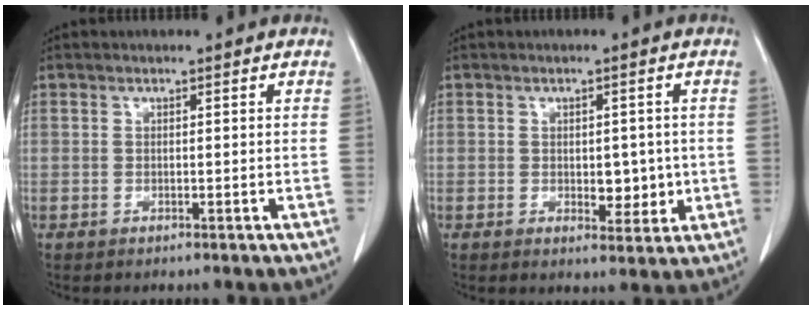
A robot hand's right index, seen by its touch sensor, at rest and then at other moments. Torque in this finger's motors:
{"motor_torque": [0.15, 0.17, 0.16, 0.04]}